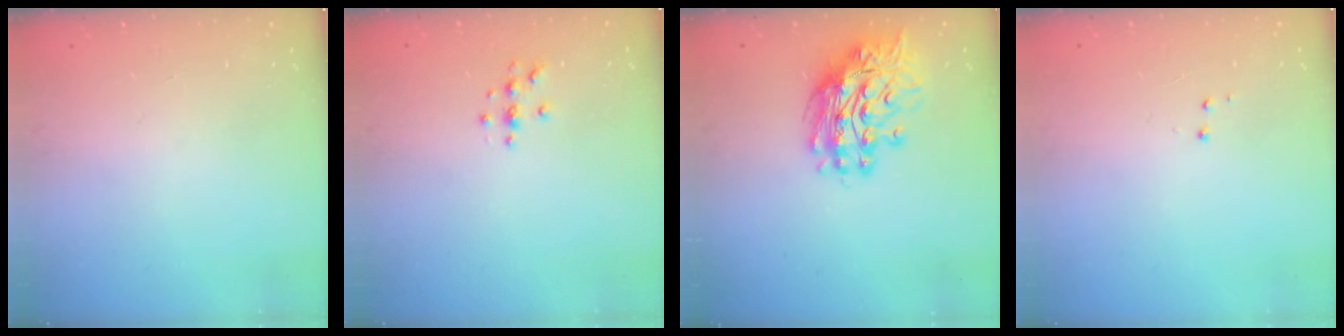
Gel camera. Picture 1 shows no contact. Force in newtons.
{"total": 3.8, "press": 3.8, "slide": 0.4}
{"total": 14.5, "press": 14.4, "slide": 1.3}
{"total": 3.0, "press": 2.9, "slide": 0.6}